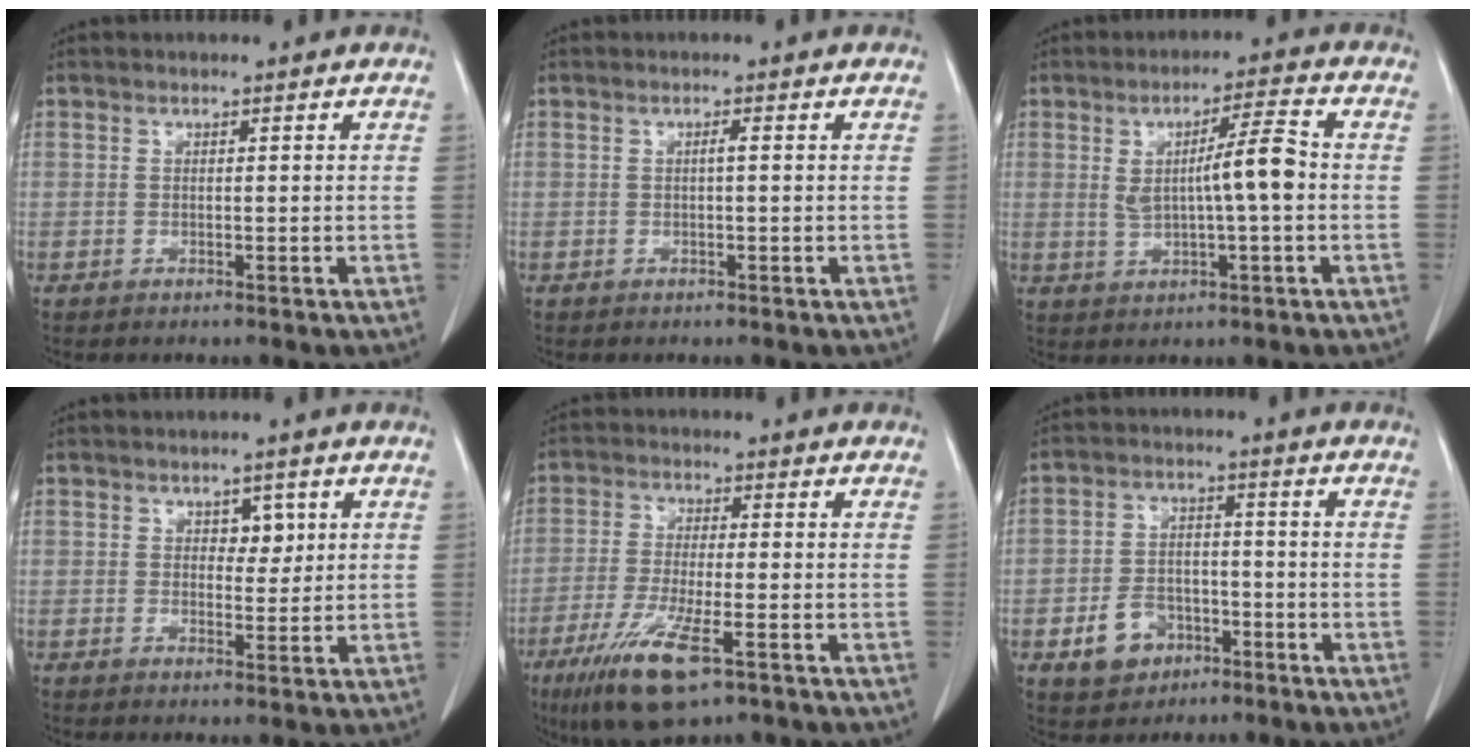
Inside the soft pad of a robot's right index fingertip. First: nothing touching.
{"total": 0.7, "force": [0.0, -0.1, 0.7], "torque": [-0.012, 0.001, 0.000]}
{"total": 7.4, "force": [0.3, 0.6, 7.4], "torque": [-0.124, 0.009, 0.007]}
{"total": 2.7, "force": [1.0, 1.7, 1.8], "torque": [-0.016, 0.001, 0.015]}
{"total": 10.7, "force": [-5.9, 1.8, 8.8], "torque": [-0.174, -0.029, -0.101]}
{"total": 6.7, "force": [-3.2, 5.0, 3.1], "torque": [-0.064, 0.012, -0.047]}